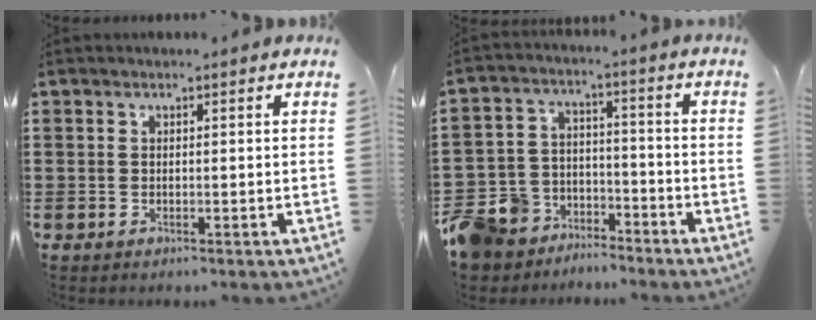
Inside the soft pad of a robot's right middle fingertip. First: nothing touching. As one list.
[{"total": 8.6, "force": [-7.4, 4.4, 0.3], "torque": [-0.042, 0.018, -0.151]}]